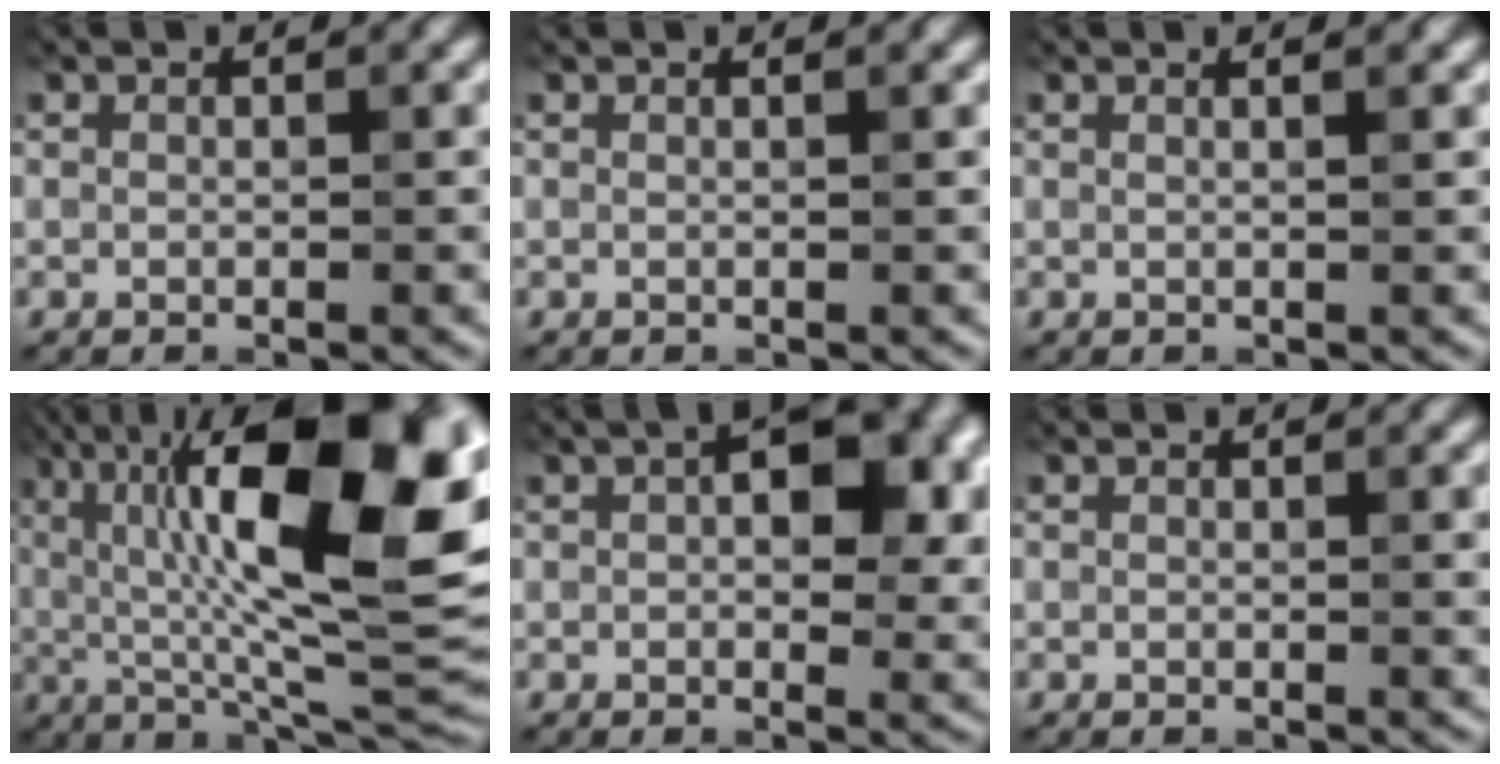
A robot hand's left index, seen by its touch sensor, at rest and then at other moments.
{"total": 1.2, "force": [0.7, 0.5, 0.8], "torque": [-0.005, -0.002, -0.005]}
{"total": 2.5, "force": [1.4, 1.2, 1.8], "torque": [0.001, 0.008, -0.015]}
{"total": 17.9, "force": [4.3, 5.5, 16.4], "torque": [-0.253, 0.013, 0.059]}
{"total": 9.2, "force": [2.7, 4.9, 7.2], "torque": [-0.089, 0.014, 0.029]}
{"total": 1.6, "force": [0.5, 0.5, 1.5], "torque": [-0.018, 0.001, 0.007]}